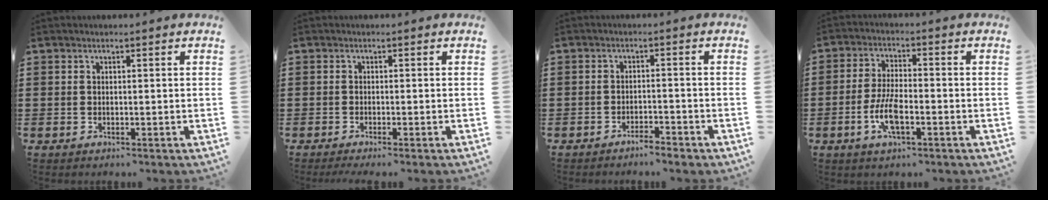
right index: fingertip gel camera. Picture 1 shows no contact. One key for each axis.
{"total": 0.9, "fx": -0.6, "fy": -0.2, "fz": 0.6, "tx": -0.011, "ty": -0.005, "tz": -0.011}
{"total": 2.1, "fx": -2.0, "fy": -0.1, "fz": 0.4, "tx": -0.009, "ty": 0.000, "tz": -0.041}
{"total": 6.4, "fx": -2.3, "fy": 2.2, "fz": 5.6, "tx": -0.127, "ty": -0.009, "tz": -0.046}